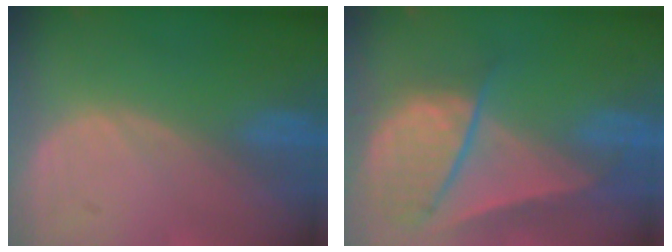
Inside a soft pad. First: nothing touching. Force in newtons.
{"total": 9.4, "press": 8.1, "slide": 4.8}